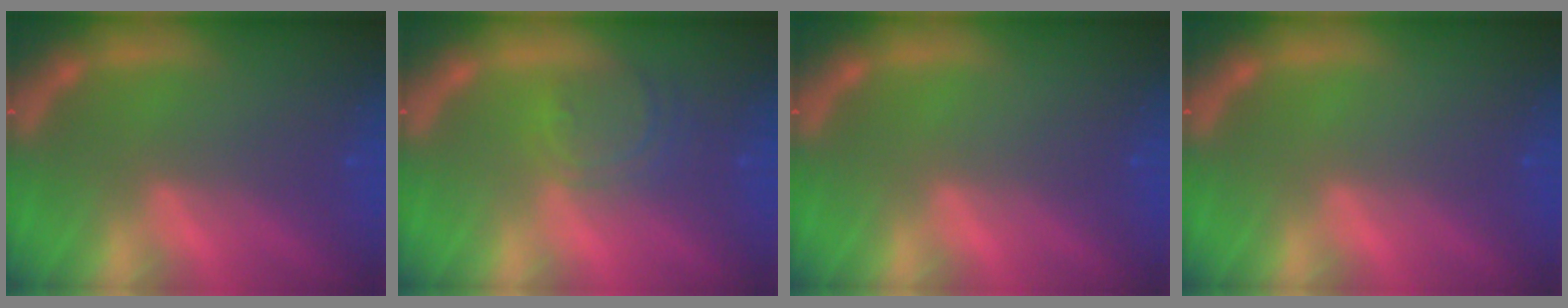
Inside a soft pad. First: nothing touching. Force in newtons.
{"total": 4.0}
{"total": 0.0}
{"total": 0.0}